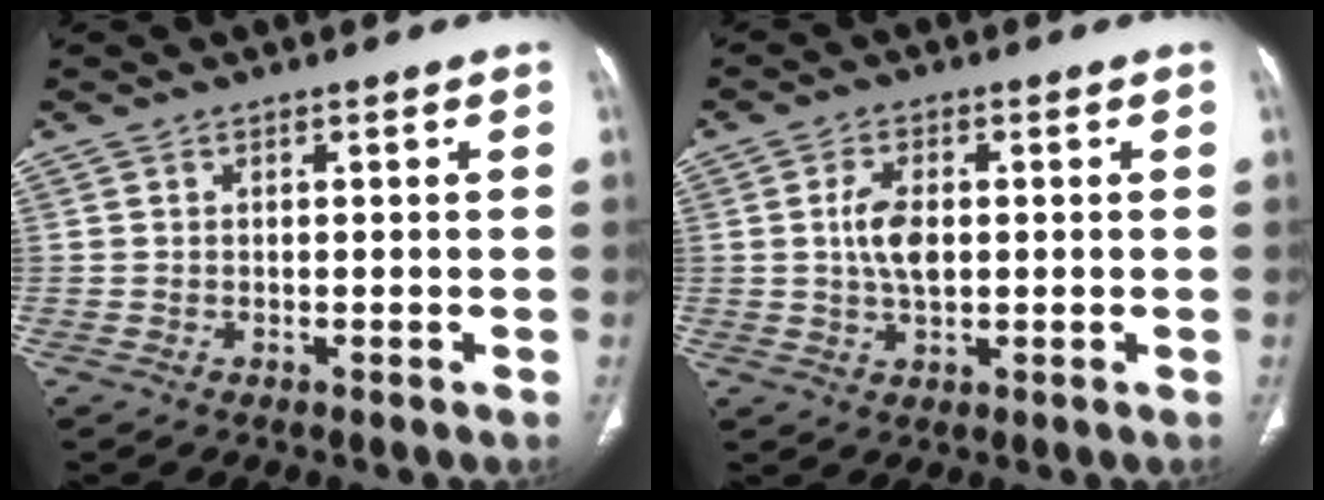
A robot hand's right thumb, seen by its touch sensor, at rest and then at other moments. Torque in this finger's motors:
{"motor_torque": [0.96, 0.88, 0.74, 0.40, 0.09]}